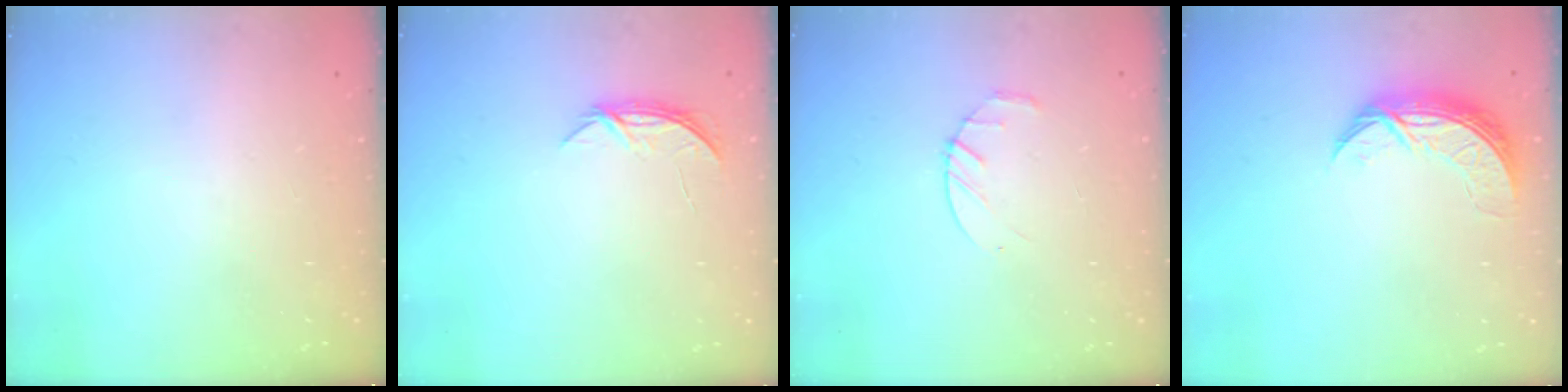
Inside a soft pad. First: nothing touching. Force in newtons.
{"total": 4.4, "press": 4.3, "slide": 0.5}
{"total": 3.2, "press": 3.2, "slide": 0.5}
{"total": 7.7, "press": 7.6, "slide": 0.7}